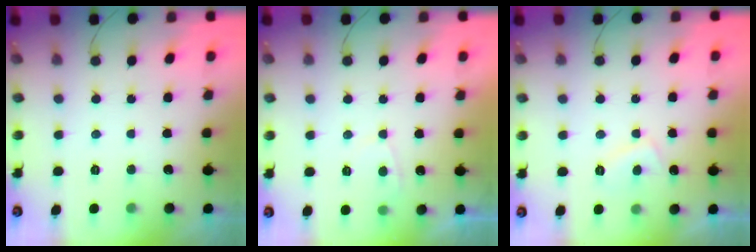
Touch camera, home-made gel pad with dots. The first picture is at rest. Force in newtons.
{"total": 2.1, "press": 2.0, "slide": 0.6}
{"total": 3.1, "press": 3.0, "slide": 0.8}